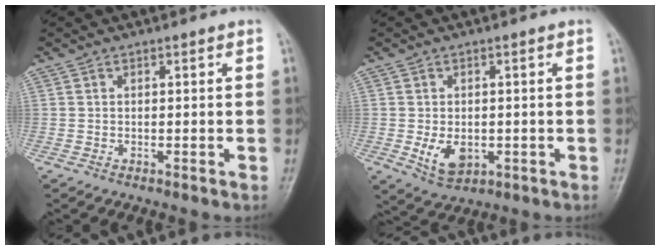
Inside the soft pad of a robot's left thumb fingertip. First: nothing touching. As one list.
[{"total": 5.4, "force": [-1.2, 3.8, 3.7], "torque": [-0.052, -0.009, -0.007]}]